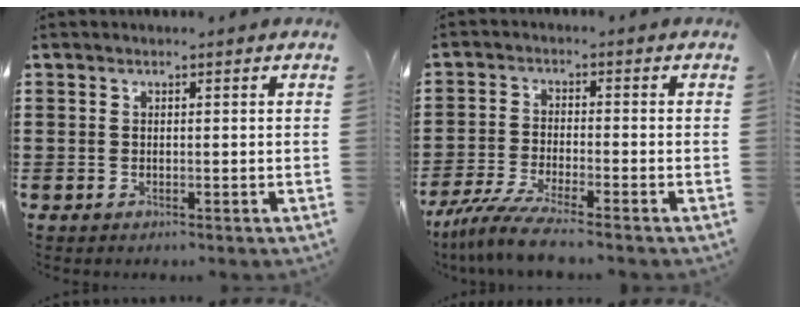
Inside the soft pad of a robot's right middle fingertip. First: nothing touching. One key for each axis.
{"total": 5.8, "fx": -4.9, "fy": -0.3, "fz": 3.0, "tx": -0.085, "ty": -0.027, "tz": -0.100}